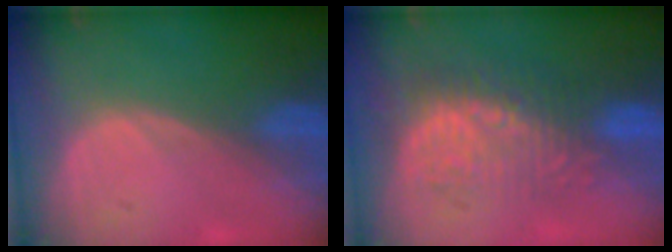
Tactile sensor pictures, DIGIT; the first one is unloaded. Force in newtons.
{"total": 9.4, "press": 8.5, "slide": 4.0}